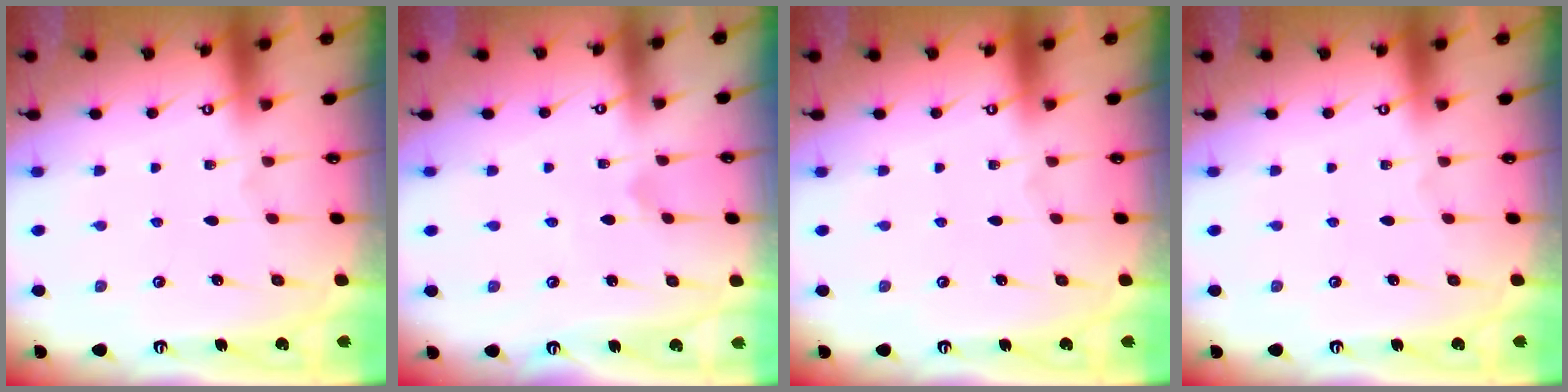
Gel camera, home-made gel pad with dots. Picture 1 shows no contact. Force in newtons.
{"total": 0.6, "press": 0.6, "slide": 0.0}
{"total": 0.0}
{"total": 0.0}